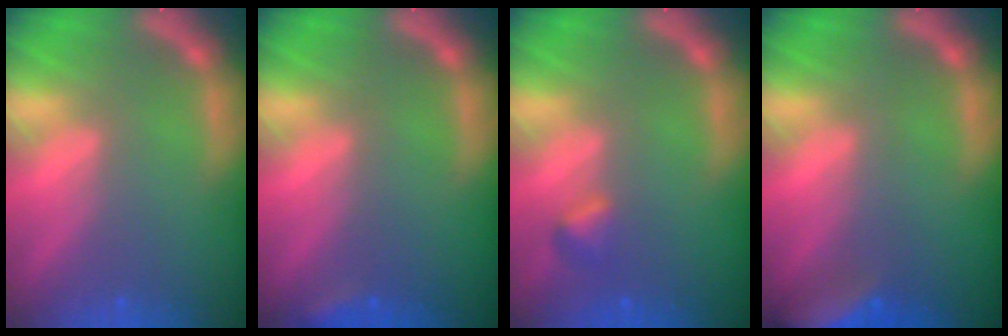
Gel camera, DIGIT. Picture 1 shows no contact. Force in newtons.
{"total": 1.4}
{"total": 1.4}
{"total": 7.0}